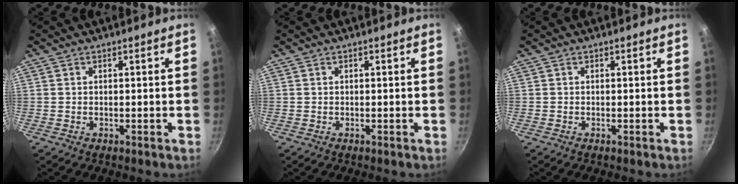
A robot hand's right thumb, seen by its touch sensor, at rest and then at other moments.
{"total": 0.0}
{"total": 0.0}